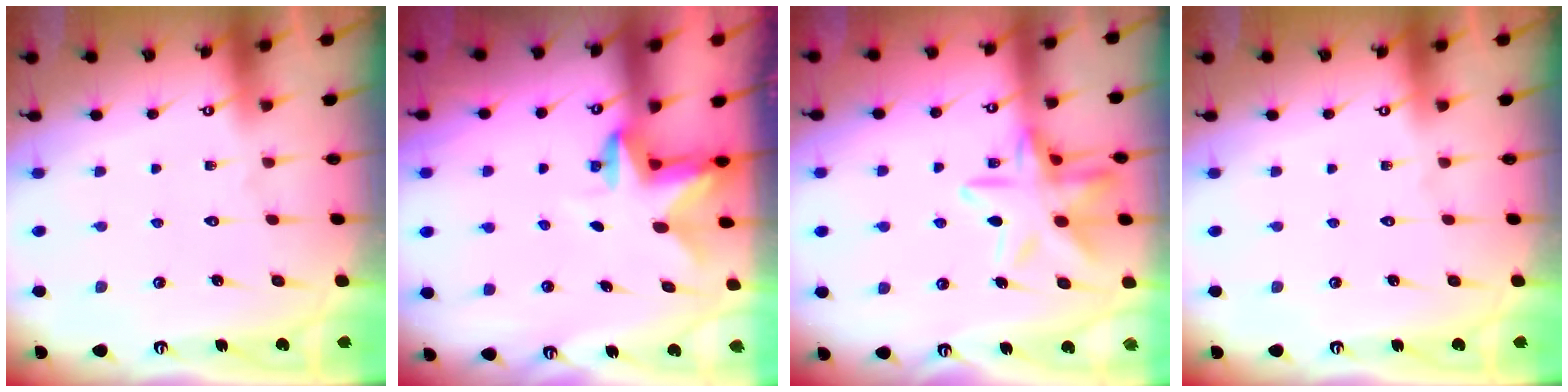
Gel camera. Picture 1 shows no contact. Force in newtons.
{"total": 2.6, "press": 2.6, "slide": 0.6}
{"total": 14.9, "press": 14.9, "slide": 1.2}
{"total": 0.0}